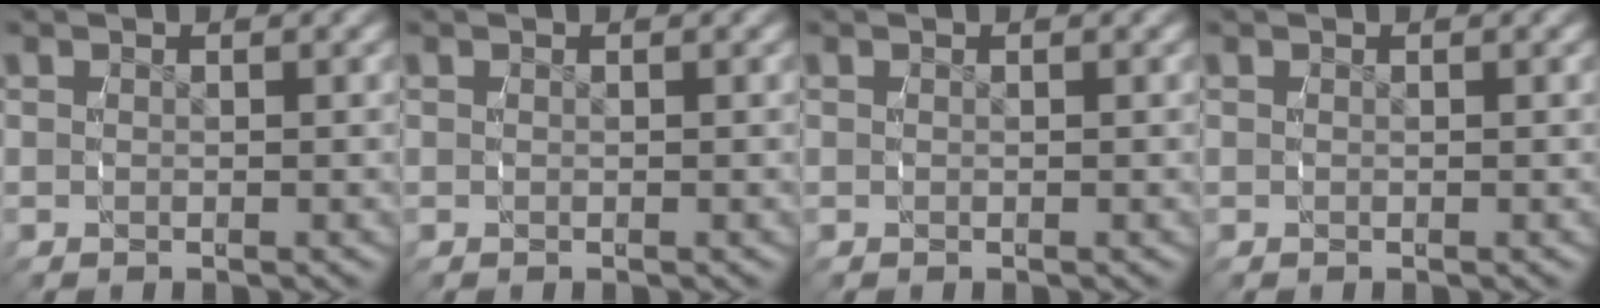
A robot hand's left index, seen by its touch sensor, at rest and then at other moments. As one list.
[{"total": 0.0}, {"total": 0.0}, {"total": 0.0}]